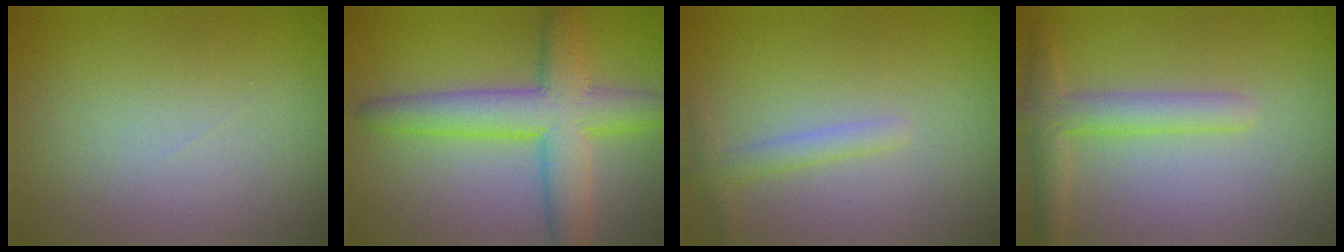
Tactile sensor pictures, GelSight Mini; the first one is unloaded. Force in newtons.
{"total": 6.8, "press": 6.8, "slide": 0.2}
{"total": 1.5, "press": 1.5, "slide": 0.0}
{"total": 3.0, "press": 3.0, "slide": 0.2}